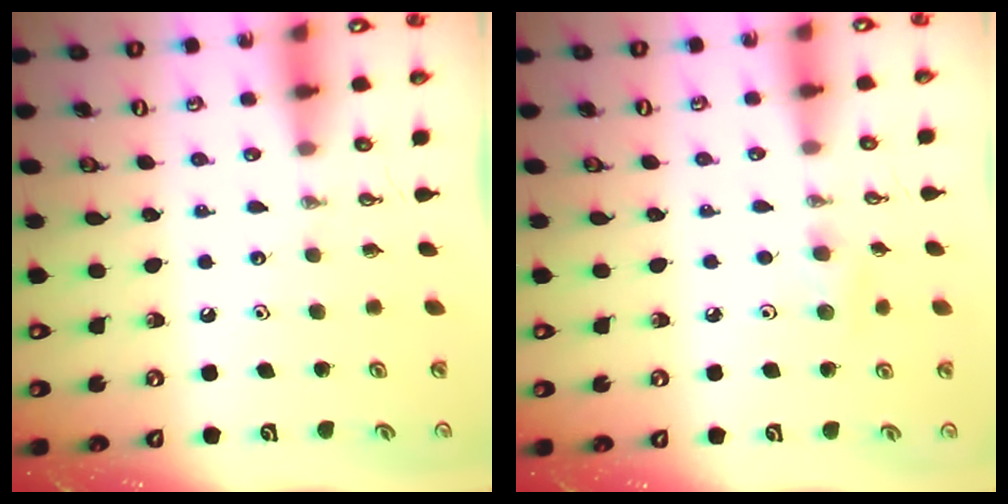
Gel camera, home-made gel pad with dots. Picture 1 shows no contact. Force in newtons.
{"total": 7.6, "press": 6.5, "slide": 4.1}